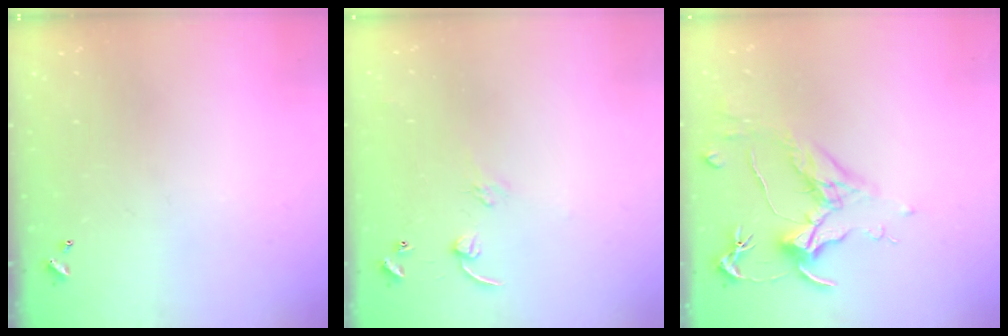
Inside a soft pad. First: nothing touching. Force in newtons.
{"total": 5.2, "press": 5.1, "slide": 0.6}
{"total": 1.7, "press": 1.4, "slide": 0.9}